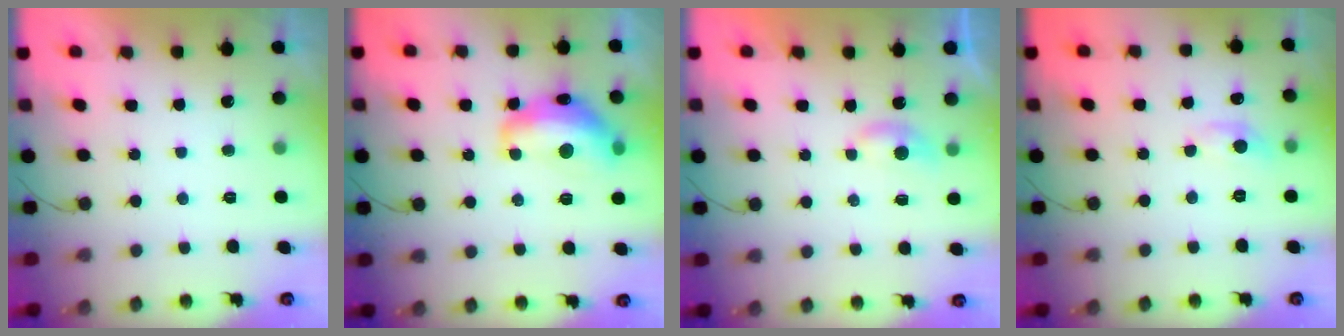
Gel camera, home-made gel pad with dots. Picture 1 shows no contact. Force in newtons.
{"total": 14.2, "press": 14.1, "slide": 0.9}
{"total": 3.5, "press": 3.4, "slide": 0.5}
{"total": 5.3, "press": 5.2, "slide": 0.6}